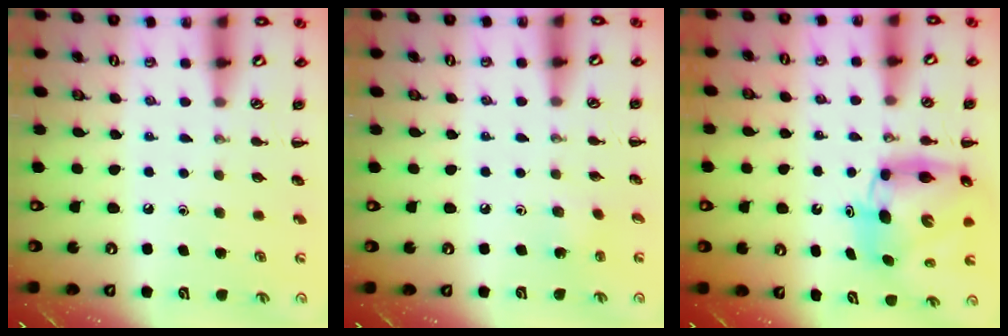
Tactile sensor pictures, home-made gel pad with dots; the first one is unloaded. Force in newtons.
{"total": 2.6, "press": 2.5, "slide": 0.8}
{"total": 9.7, "press": 9.3, "slide": 2.8}